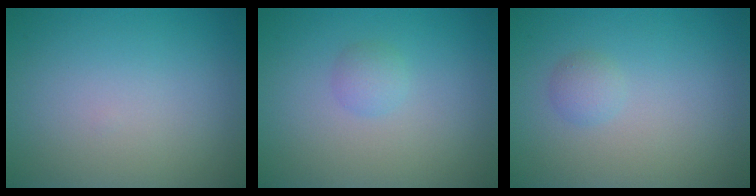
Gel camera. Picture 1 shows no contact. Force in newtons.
{"total": 1.2, "press": 1.2, "slide": 0.1}
{"total": 1.1, "press": 1.1, "slide": 0.0}